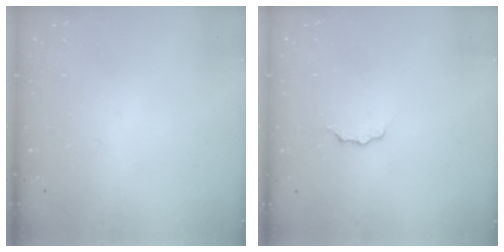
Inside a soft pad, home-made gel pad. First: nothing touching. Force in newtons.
{"total": 3.7, "press": 3.6, "slide": 0.6}